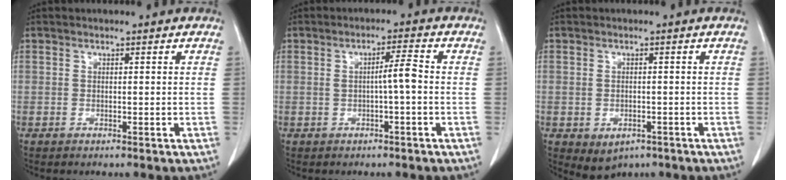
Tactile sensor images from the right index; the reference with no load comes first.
{"total": 3.3, "force": [-0.3, 0.0, 3.3], "torque": [-0.054, 0.004, -0.005]}
{"total": 3.7, "force": [-1.8, 2.7, 1.8], "torque": [-0.027, -0.003, -0.013]}